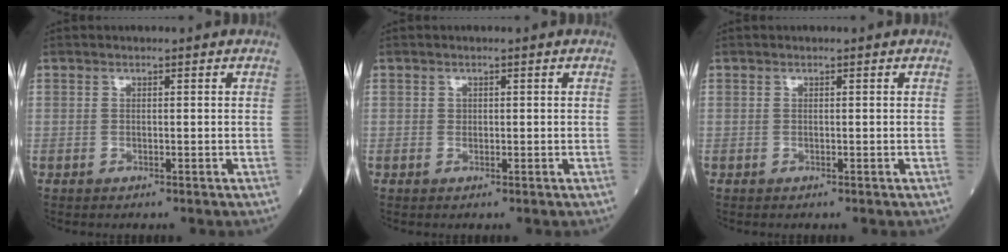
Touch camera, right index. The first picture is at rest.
{"total": 0.6, "force": [0.2, 0.5, 0.1], "torque": [0.003, 0.002, 0.002]}
{"total": 0.0}